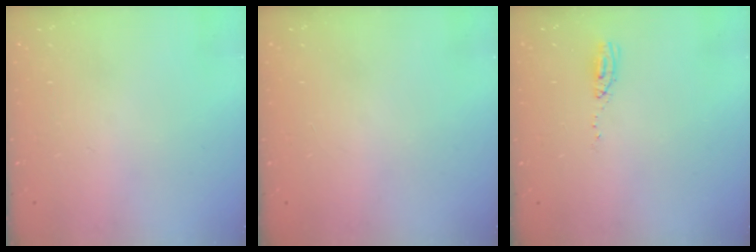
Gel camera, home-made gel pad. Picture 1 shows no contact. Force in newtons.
{"total": 0.0}
{"total": 3.9, "press": 3.7, "slide": 1.2}